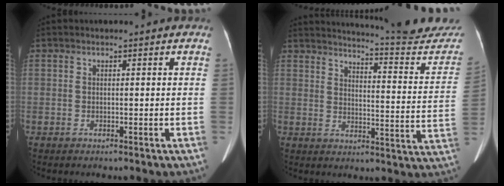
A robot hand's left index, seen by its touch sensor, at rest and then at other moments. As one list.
[{"total": 20.9, "force": [20.3, 0.4, 5.1], "torque": [-0.069, -0.111, 0.234]}]